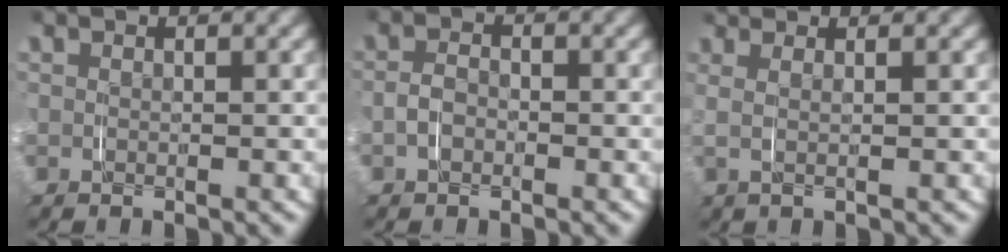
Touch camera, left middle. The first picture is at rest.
{"total": 1.5, "force": [-0.7, 1.0, 0.8], "torque": [-0.019, 0.001, -0.015]}
{"total": 2.2, "force": [1.3, 0.1, 1.7], "torque": [-0.035, 0.010, 0.017]}